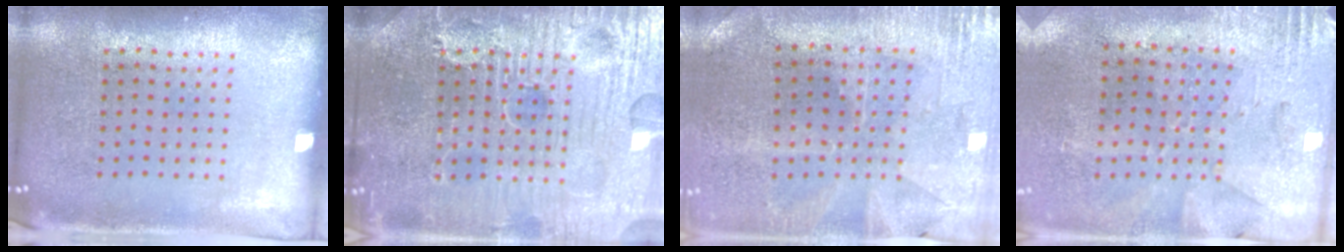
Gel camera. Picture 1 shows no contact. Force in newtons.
{"total": 7.8, "press": 7.8, "slide": 0.9}
{"total": 0.7, "press": 0.6, "slide": 0.3}
{"total": 2.7, "press": 2.3, "slide": 1.5}